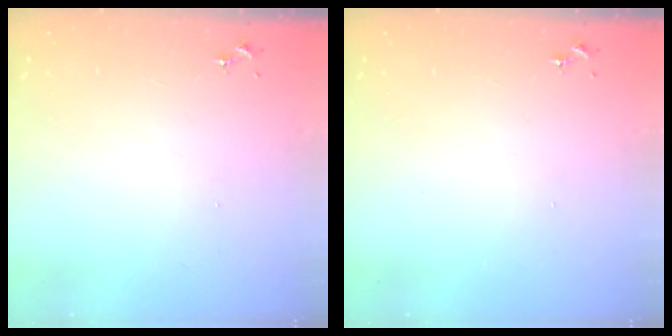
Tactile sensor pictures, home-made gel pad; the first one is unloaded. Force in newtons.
{"total": 0.0}